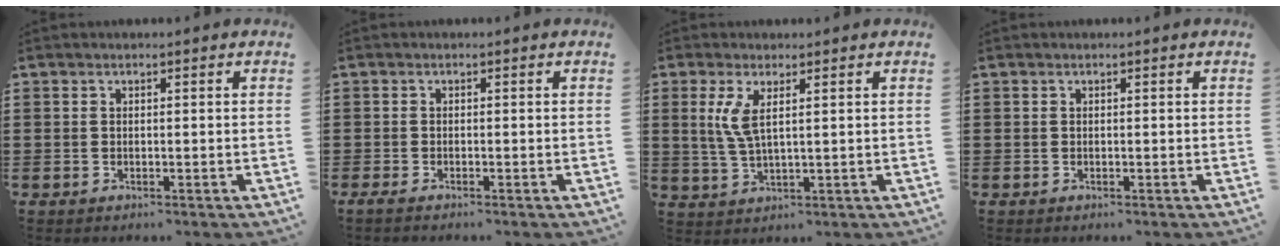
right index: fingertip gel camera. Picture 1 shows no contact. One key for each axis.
{"total": 0.8, "fx": -0.7, "fy": -0.1, "fz": 0.4, "tx": -0.007, "ty": -0.007, "tz": -0.012}
{"total": 4.3, "fx": 1.4, "fy": 1.3, "fz": 3.8, "tx": -0.096, "ty": -0.004, "tz": 0.020}
{"total": 0.0}